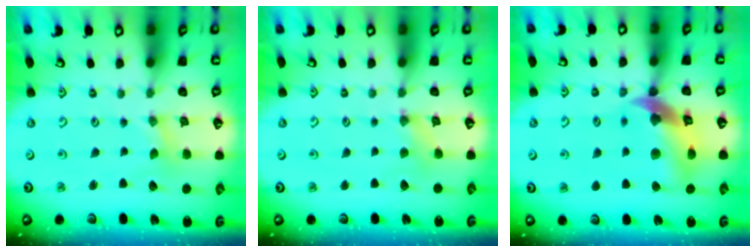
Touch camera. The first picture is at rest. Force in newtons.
{"total": 3.8, "press": 3.8, "slide": 0.4}
{"total": 13.1, "press": 13.0, "slide": 1.9}